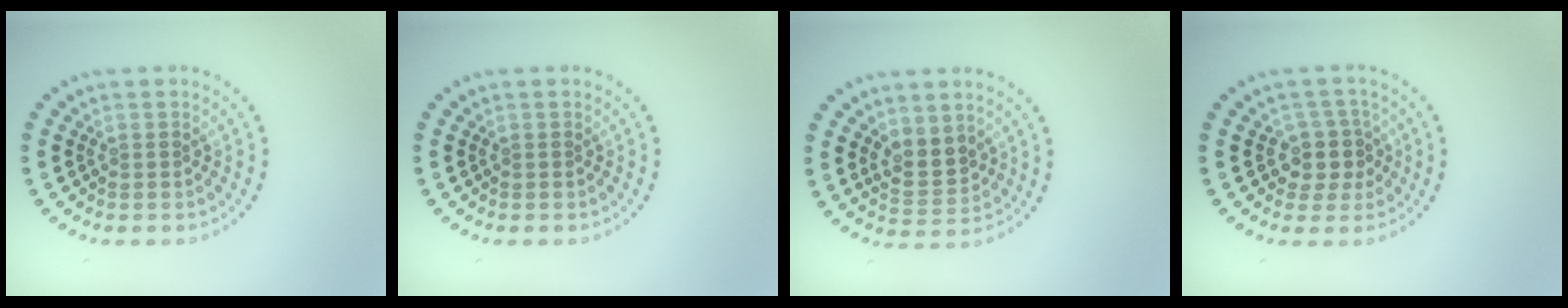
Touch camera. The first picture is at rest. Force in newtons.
{"total": 0.0}
{"total": 2.8, "press": 2.5, "slide": 1.2}
{"total": 2.8, "press": 2.4, "slide": 1.5}